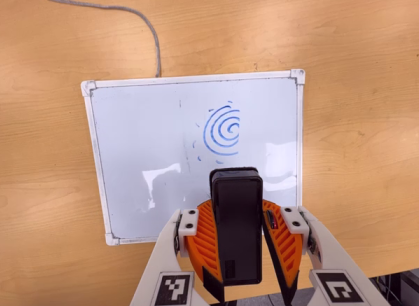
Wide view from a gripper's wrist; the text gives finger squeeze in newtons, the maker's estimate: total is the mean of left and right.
{"total": 8.6, "left": 8.6, "right": 8.5}